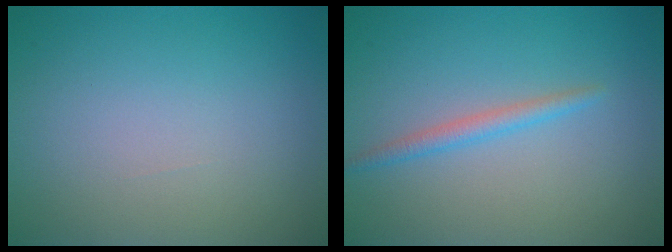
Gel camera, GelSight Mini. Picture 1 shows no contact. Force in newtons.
{"total": 1.6, "press": 1.6, "slide": 0.0}